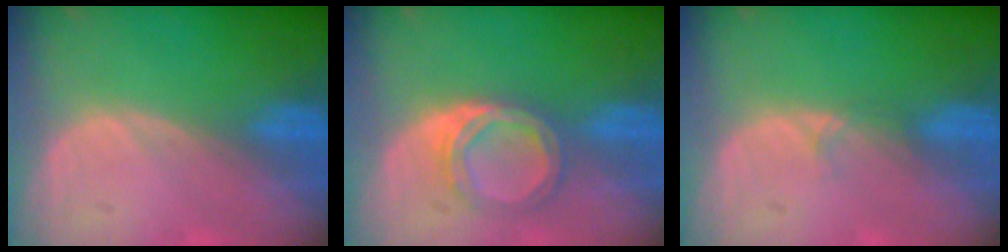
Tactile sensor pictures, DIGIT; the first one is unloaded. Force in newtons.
{"total": 5.0, "press": 4.7, "slide": 1.6}
{"total": 0.9, "press": 0.8, "slide": 0.2}